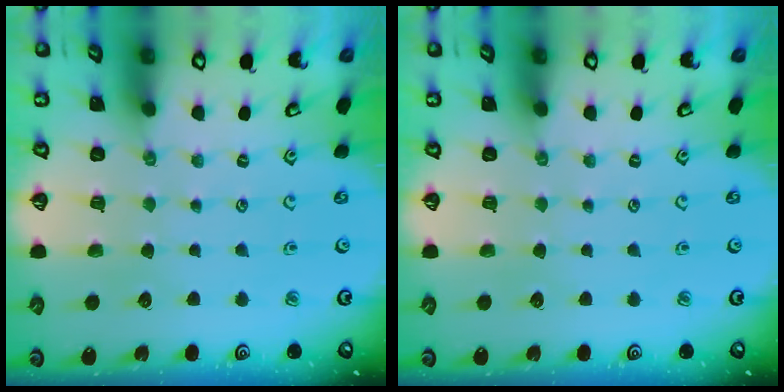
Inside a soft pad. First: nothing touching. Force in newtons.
{"total": 0.0}